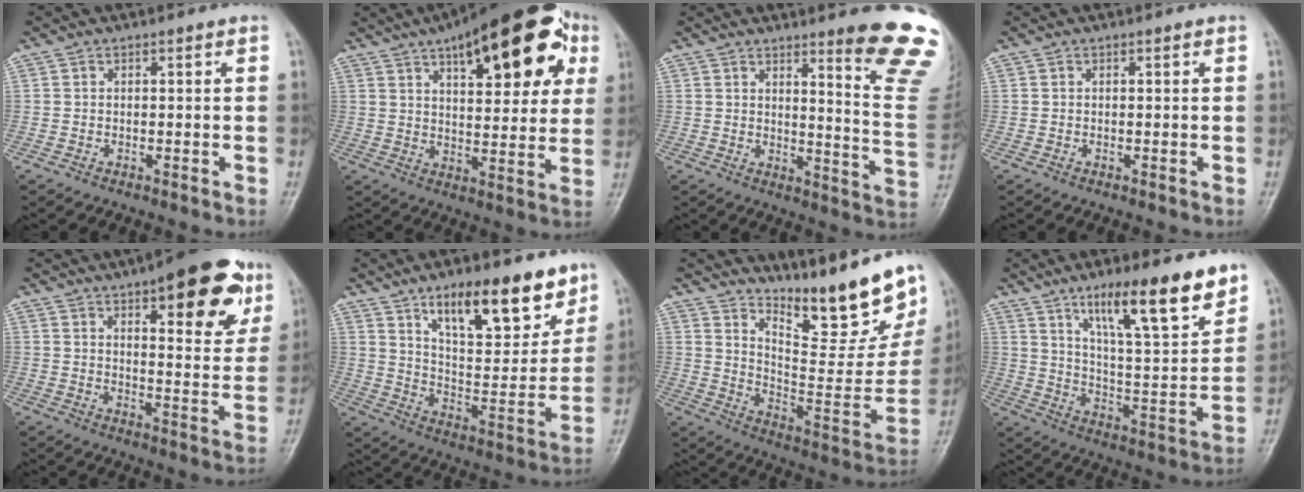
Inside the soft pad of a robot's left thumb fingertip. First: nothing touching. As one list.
[{"total": 24.8, "force": [11.5, 9.7, 19.7], "torque": [-0.248, 0.001, 0.162]}, {"total": 15.2, "force": [10.7, 1.3, 10.8], "torque": [-0.104, -0.095, 0.130]}, {"total": 0.0}, {"total": 18.4, "force": [10.2, 6.6, 13.9], "torque": [-0.142, -0.038, 0.137]}, {"total": 18.4, "force": [11.9, 6.7, 12.3], "torque": [-0.136, -0.072, 0.199]}, {"total": 22.1, "force": [17.3, 4.9, 12.9], "torque": [-0.157, -0.129, 0.256]}, {"total": 17.9, "force": [11.8, 3.6, 13.0], "torque": [-0.177, -0.065, 0.198]}]